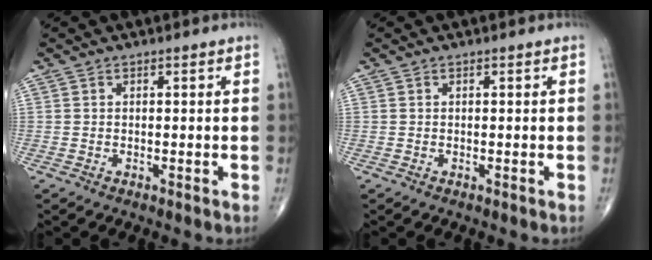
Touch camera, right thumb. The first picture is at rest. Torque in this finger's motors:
{"motor_torque": [-0.02, -0.01, 0.00, 0.01, 0.02]}